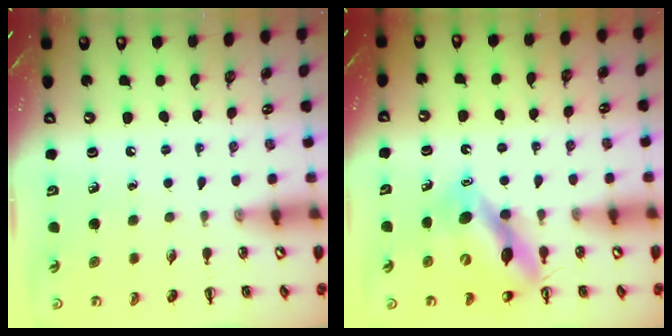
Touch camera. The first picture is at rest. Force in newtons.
{"total": 11.7, "press": 11.2, "slide": 3.3}